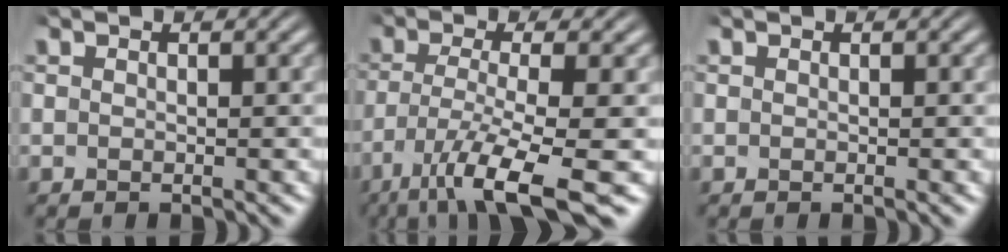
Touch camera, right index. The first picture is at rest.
{"total": 8.2, "force": [-4.9, 1.9, 6.3], "torque": [-0.113, -0.038, -0.059]}
{"total": 0.0}